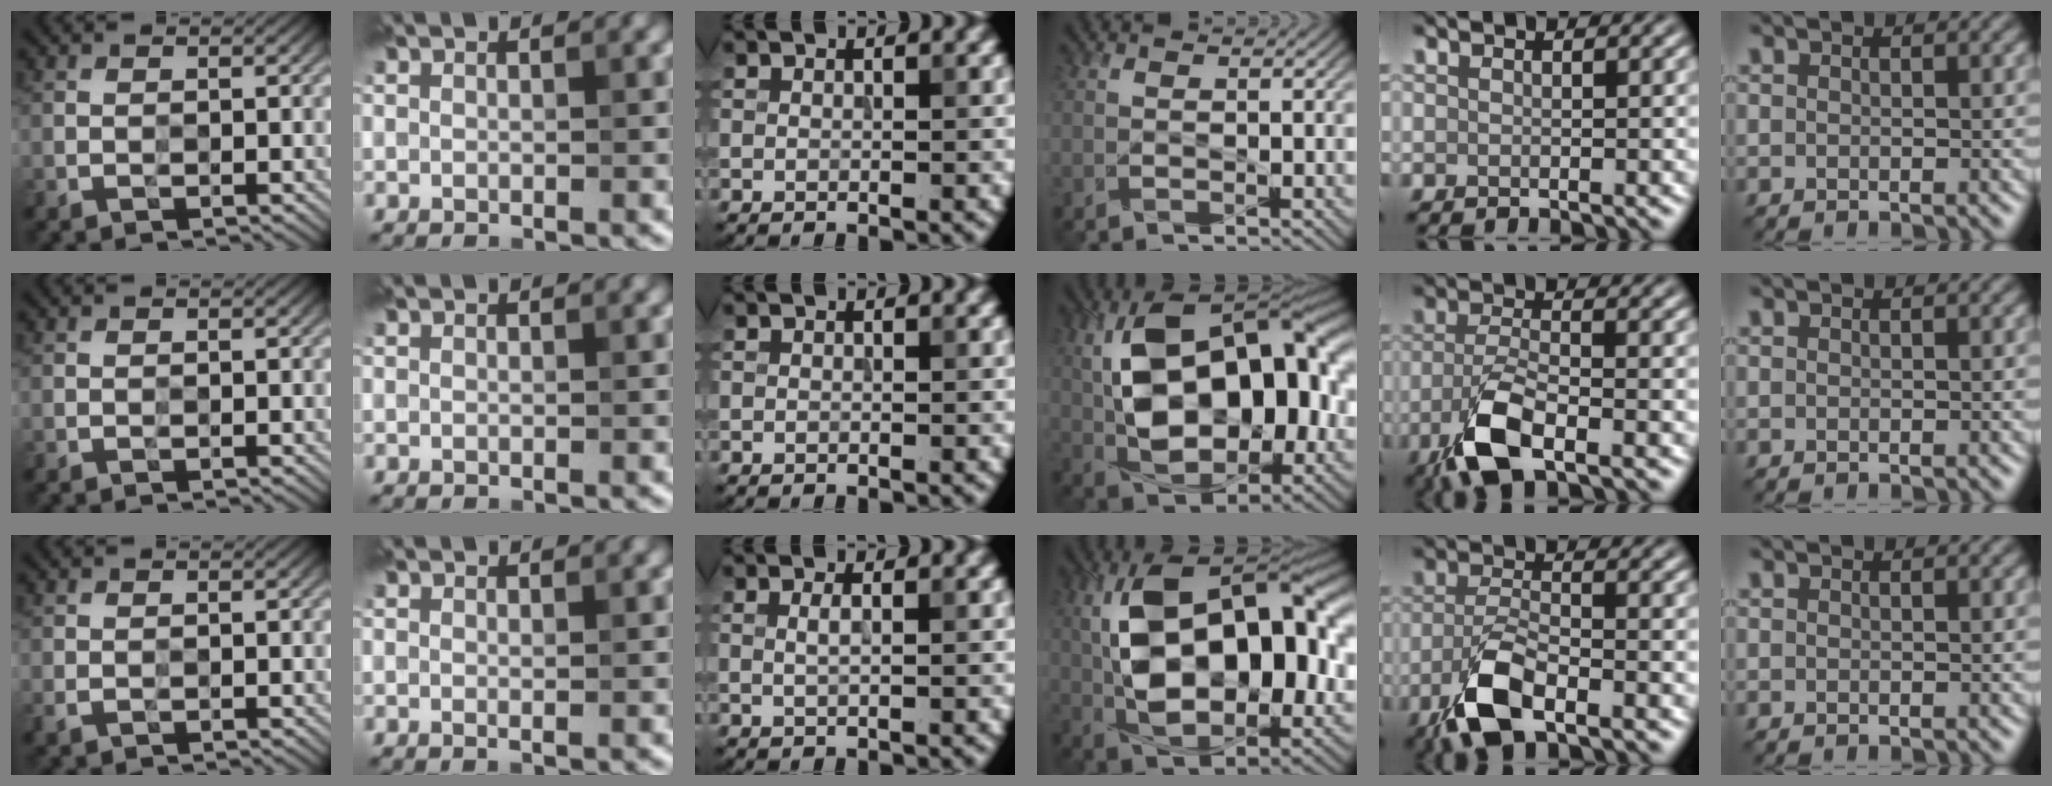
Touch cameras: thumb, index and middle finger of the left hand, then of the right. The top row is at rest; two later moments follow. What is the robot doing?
{"motion": "wipe", "object": "glasses"}